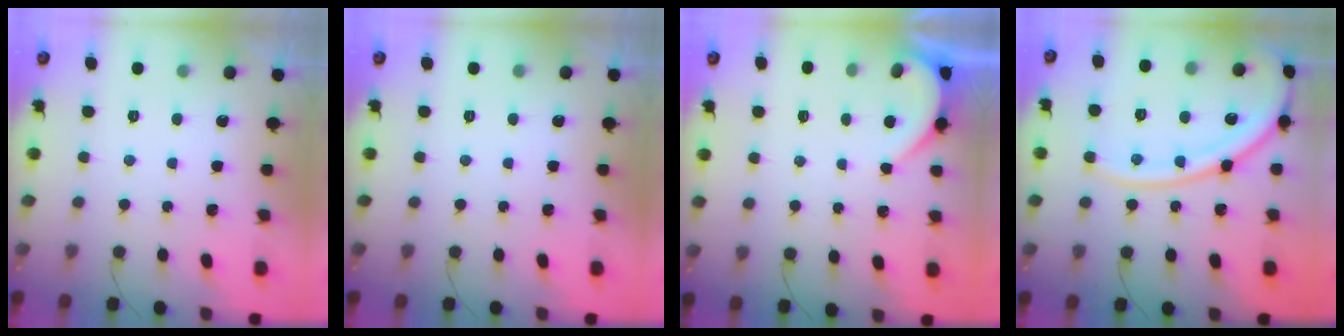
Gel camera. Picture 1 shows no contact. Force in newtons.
{"total": 0.0}
{"total": 1.6, "press": 1.5, "slide": 0.2}
{"total": 16.8, "press": 16.7, "slide": 2.1}